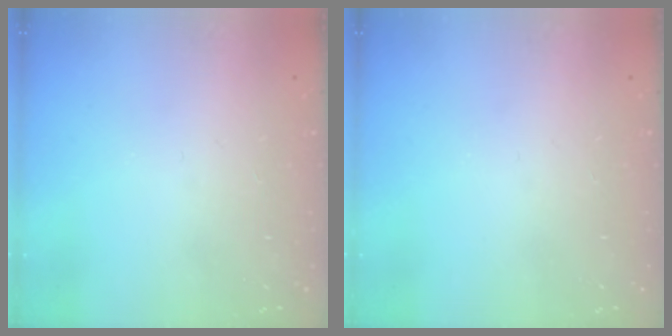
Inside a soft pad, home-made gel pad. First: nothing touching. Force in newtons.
{"total": 0.0}